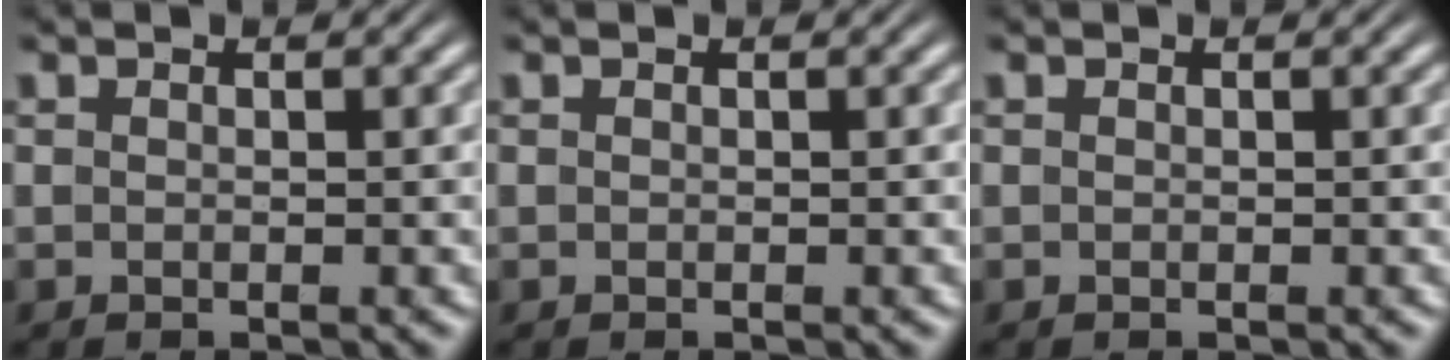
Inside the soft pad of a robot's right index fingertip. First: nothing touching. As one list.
[{"total": 0.0}, {"total": 0.0}]